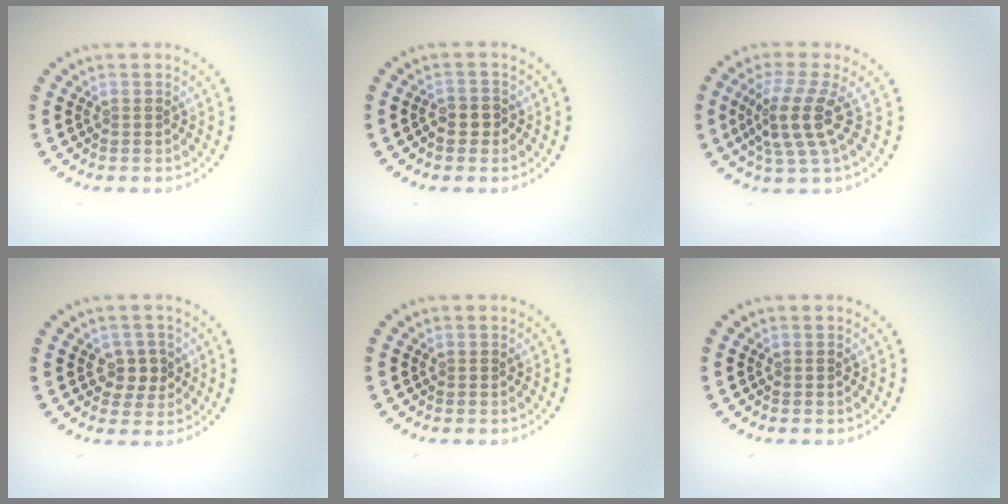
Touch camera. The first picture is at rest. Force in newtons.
{"total": 1.3, "press": 1.2, "slide": 0.5}
{"total": 4.0, "press": 3.1, "slide": 2.6}
{"total": 2.2, "press": 2.1, "slide": 0.6}
{"total": 0.0}
{"total": 0.0}